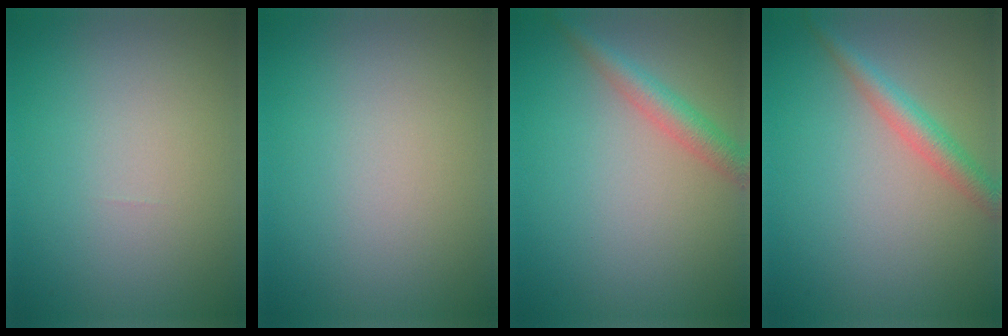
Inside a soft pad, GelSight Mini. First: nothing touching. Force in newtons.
{"total": 0.0}
{"total": 2.8, "press": 2.8, "slide": 0.1}
{"total": 2.7, "press": 2.7, "slide": 0.1}